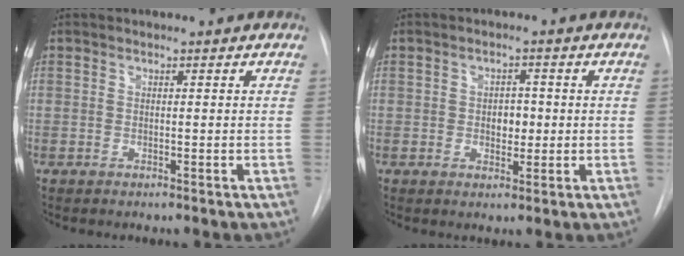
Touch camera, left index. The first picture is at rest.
{"total": 2.9, "force": [-0.8, 1.9, 2.1], "torque": [-0.026, -0.003, -0.009]}